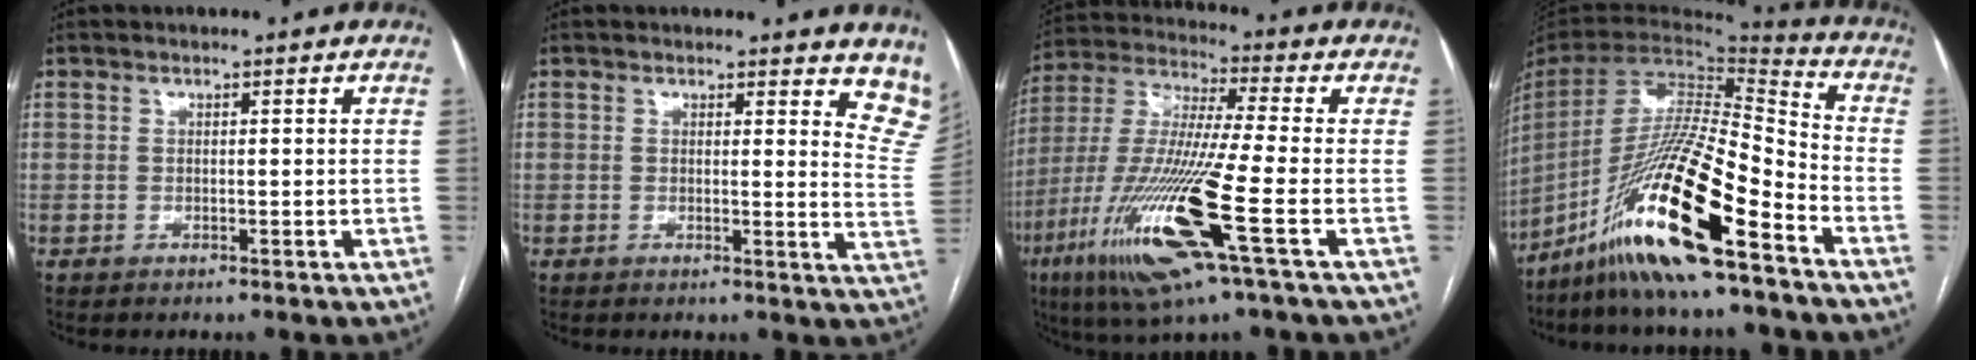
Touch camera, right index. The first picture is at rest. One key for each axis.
{"total": 8.9, "fx": 8.0, "fy": 2.5, "fz": 3.0, "tx": -0.001, "ty": -0.042, "tz": 0.050}
{"total": 18.9, "fx": -7.3, "fy": 0.3, "fz": 17.4, "tx": -0.385, "ty": -0.035, "tz": -0.144}
{"total": 22.2, "fx": -13.7, "fy": 1.8, "fz": 17.3, "tx": -0.354, "ty": -0.038, "tz": -0.259}